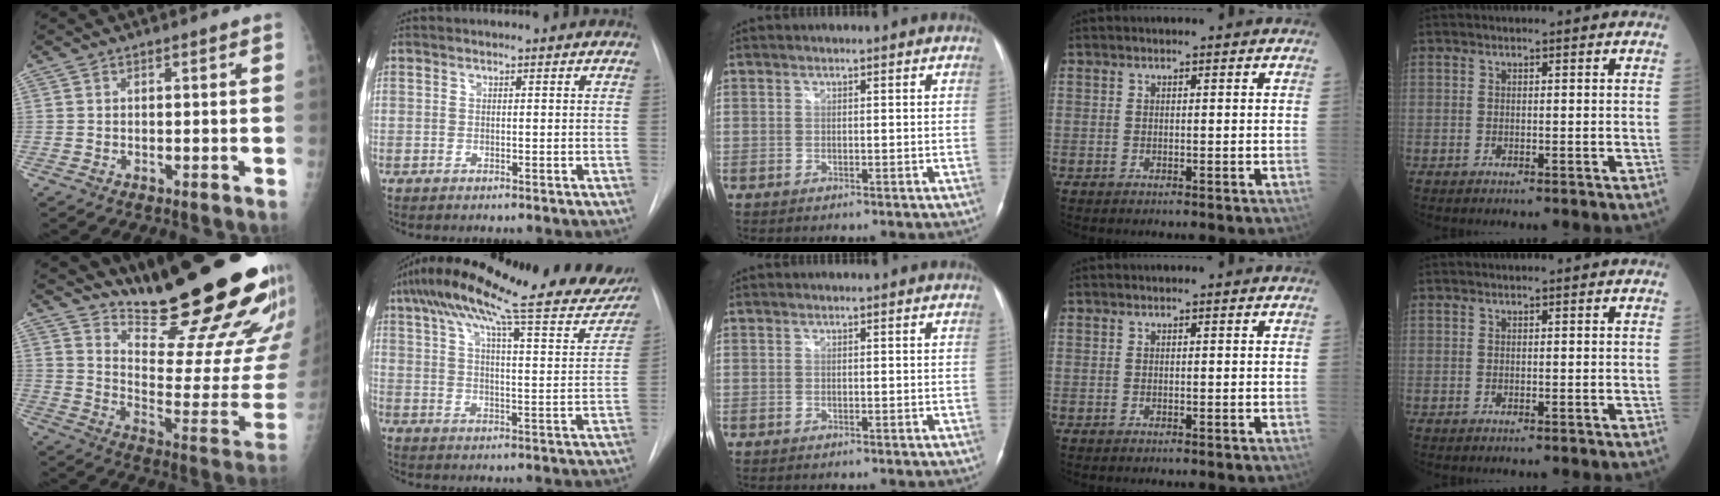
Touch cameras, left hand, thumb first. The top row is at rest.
{"thumb": {"total": 30.0, "force": [23.1, 5.4, 18.4], "torque": [-0.230, -0.164, 0.325]}, "index": {"total": 28.8, "force": [23.3, 4.8, 16.2], "torque": [-0.253, 0.002, 0.299]}}